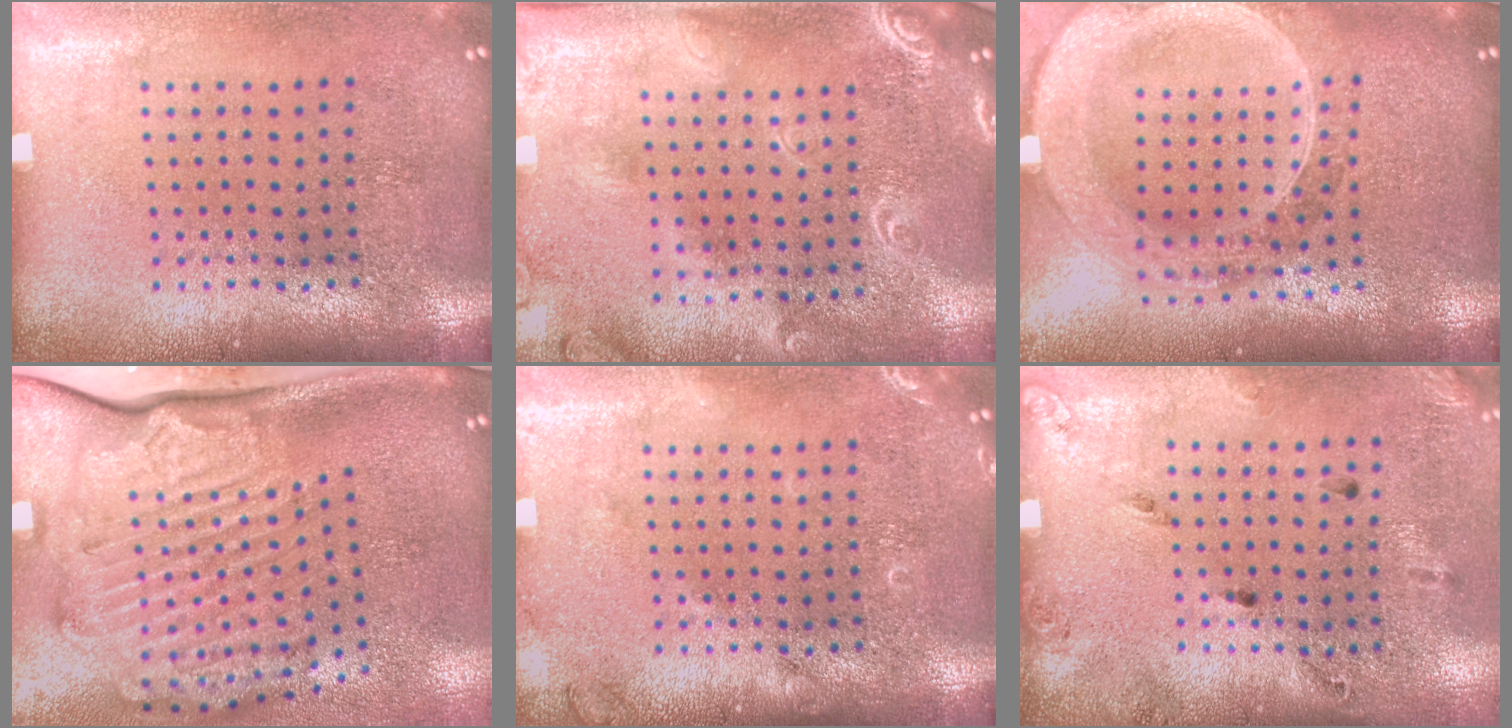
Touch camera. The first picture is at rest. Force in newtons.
{"total": 2.4, "press": 1.9, "slide": 1.4}
{"total": 2.8, "press": 2.4, "slide": 1.4}
{"total": 3.6, "press": 2.5, "slide": 2.7}
{"total": 1.5, "press": 1.5, "slide": 0.3}
{"total": 1.8, "press": 1.0, "slide": 1.5}